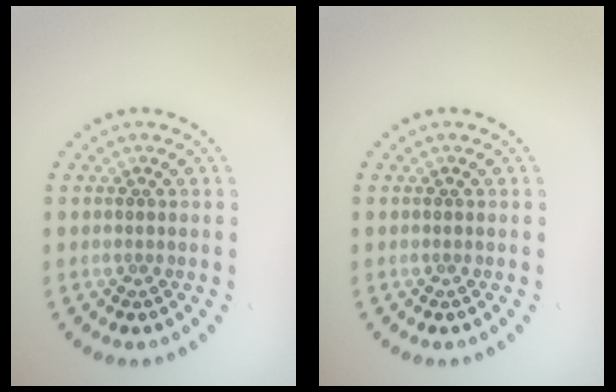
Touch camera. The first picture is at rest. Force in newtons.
{"total": 0.0}